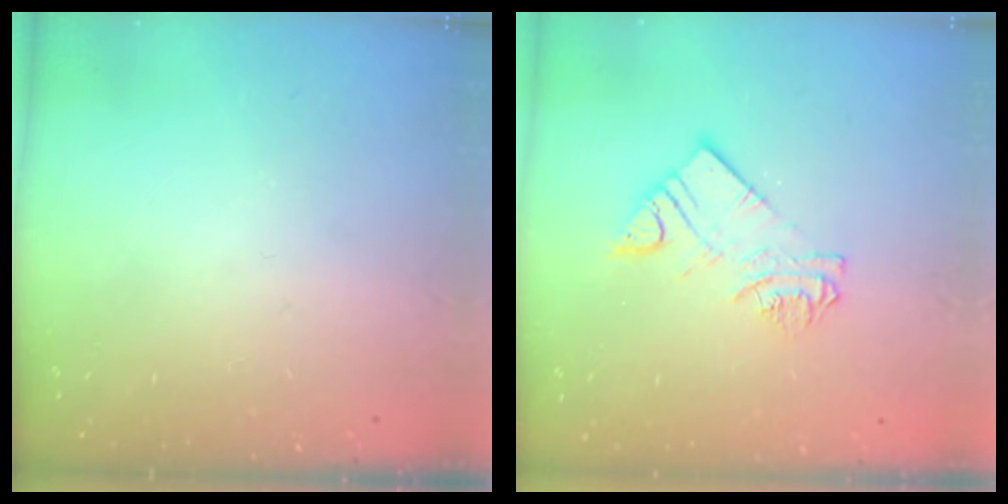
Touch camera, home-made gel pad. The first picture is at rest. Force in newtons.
{"total": 8.0, "press": 8.0, "slide": 0.4}